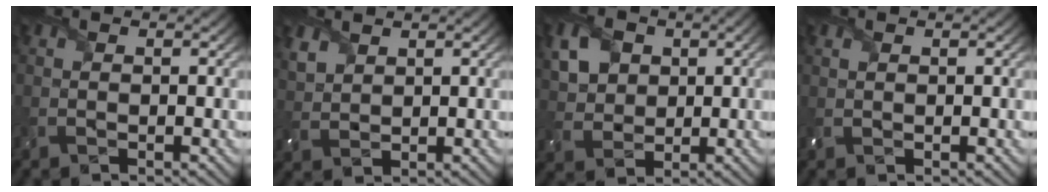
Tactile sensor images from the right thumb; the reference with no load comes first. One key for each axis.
{"total": 3.2, "fx": 2.3, "fy": 1.8, "fz": 1.2, "tx": -0.041, "ty": -0.001, "tz": 0.054}
{"total": 7.6, "fx": 2.6, "fy": 5.7, "fz": 4.3, "tx": -0.129, "ty": 0.006, "tz": 0.045}
{"total": 0.6, "fx": 0.5, "fy": 0.3, "fz": 0.3, "tx": -0.015, "ty": 0.001, "tz": 0.011}